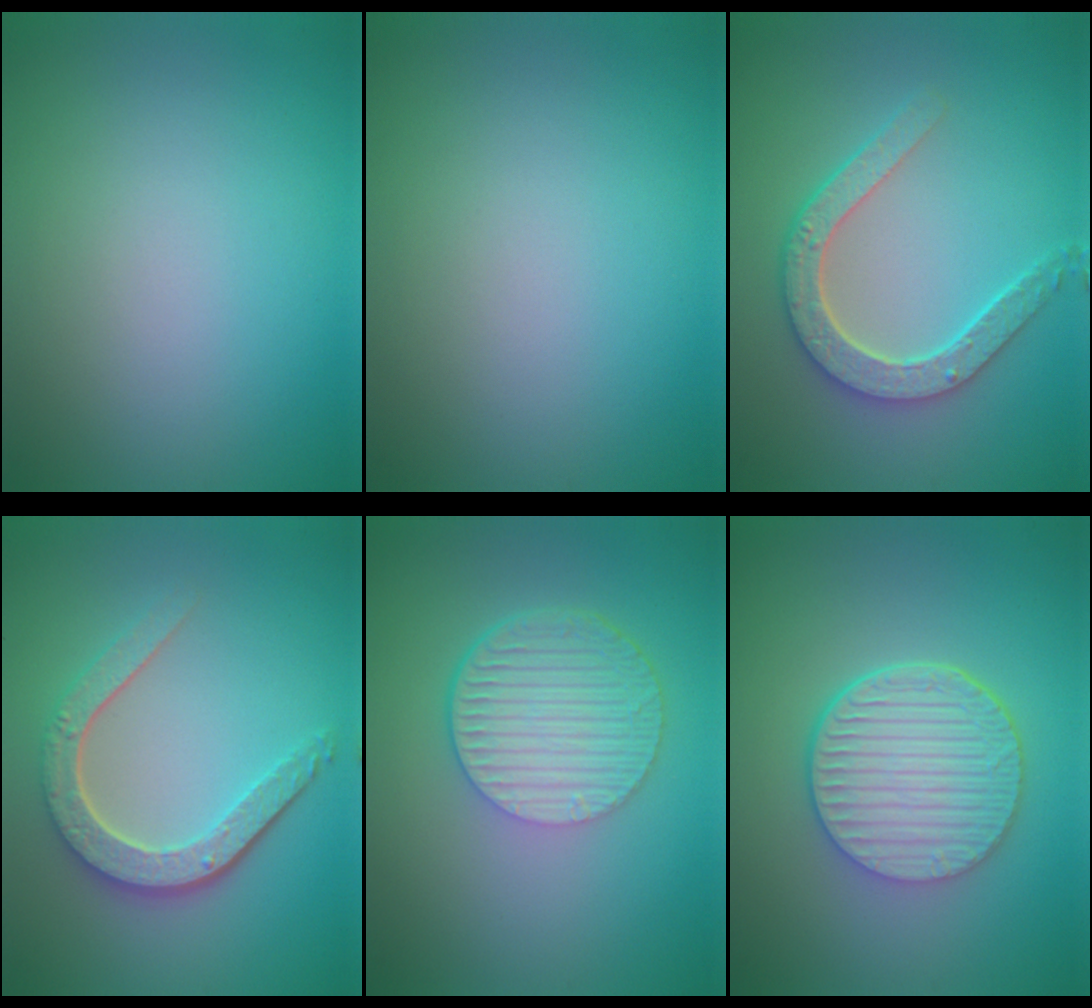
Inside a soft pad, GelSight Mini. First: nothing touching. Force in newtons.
{"total": 0.0}
{"total": 4.6, "press": 3.7, "slide": 2.6}
{"total": 4.7, "press": 3.7, "slide": 2.9}
{"total": 6.4, "press": 4.4, "slide": 4.6}
{"total": 6.6, "press": 4.7, "slide": 4.6}